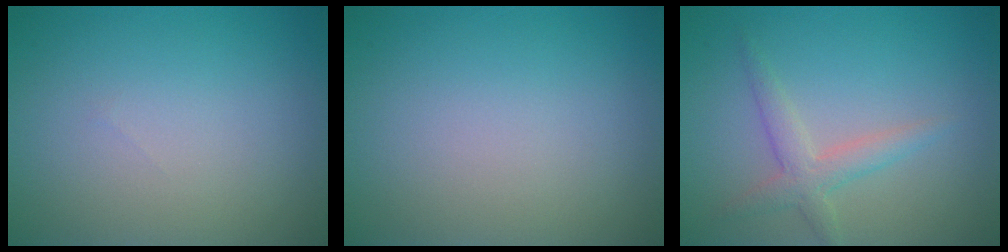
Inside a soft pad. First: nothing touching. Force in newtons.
{"total": 0.0}
{"total": 2.4, "press": 2.4, "slide": 0.1}